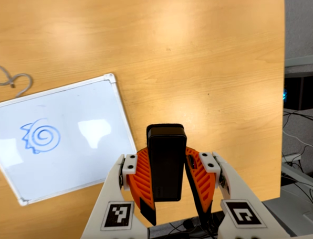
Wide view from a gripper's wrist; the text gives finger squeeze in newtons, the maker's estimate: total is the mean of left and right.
{"total": 7.9, "left": 6.5, "right": 9.3}